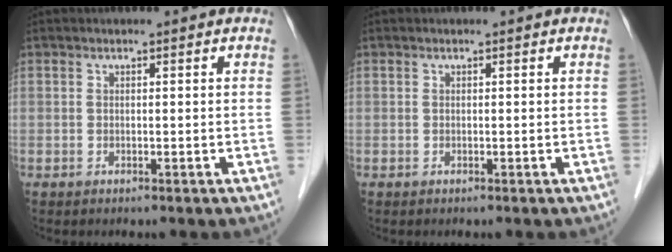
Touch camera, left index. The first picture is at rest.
{"total": 0.0}